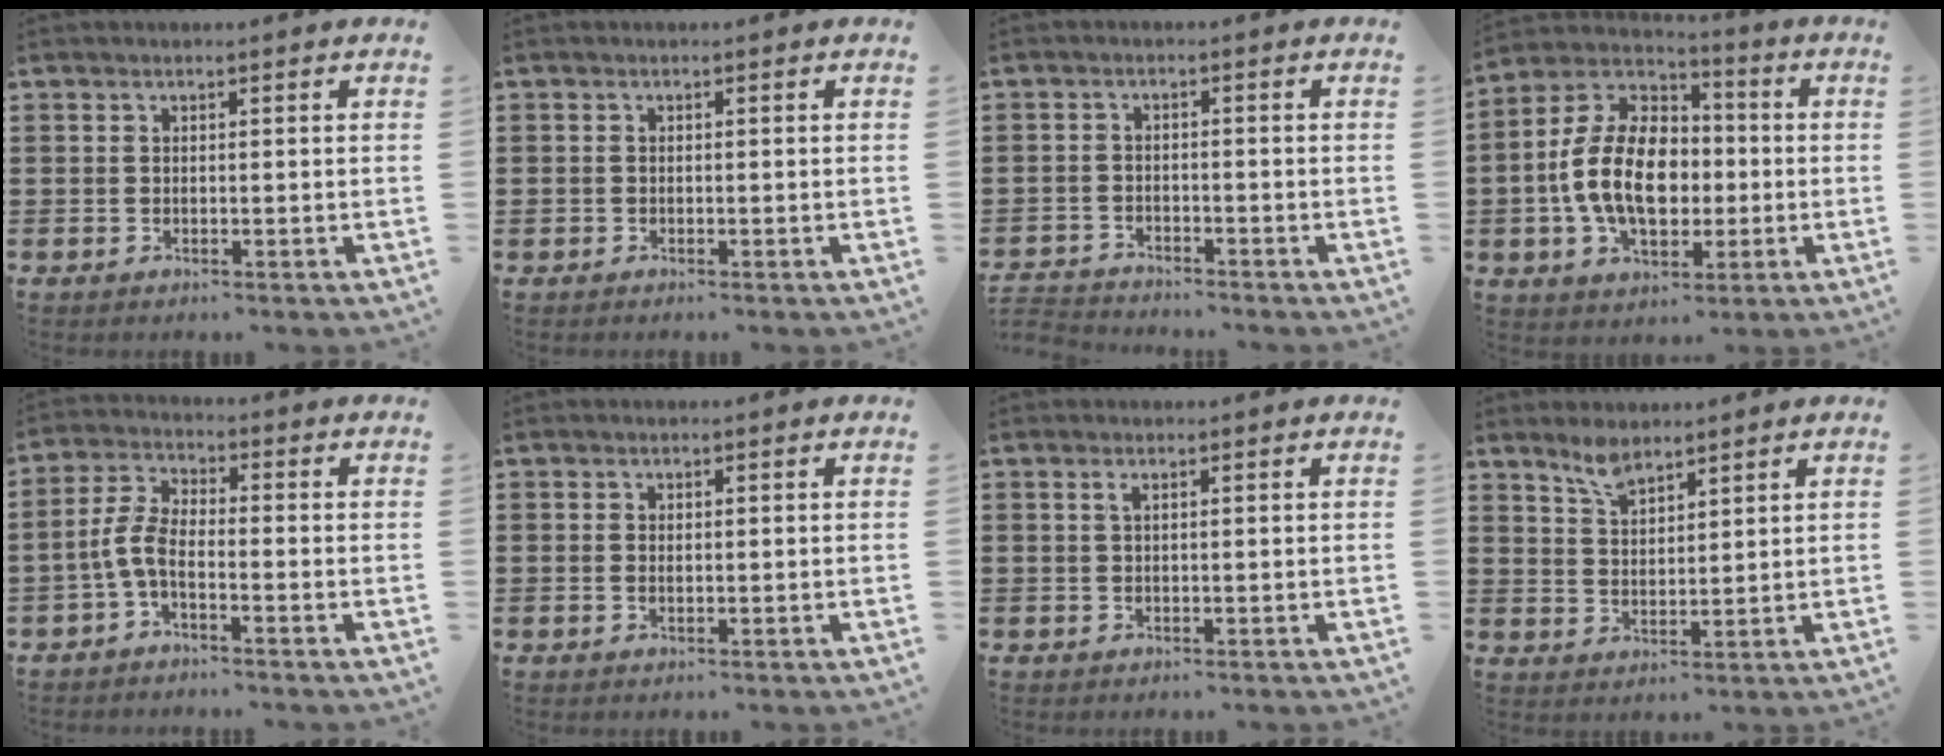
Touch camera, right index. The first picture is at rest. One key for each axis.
{"total": 0.7, "fx": -0.4, "fy": 0.6, "fz": 0.1, "tx": -0.003, "ty": 0.004, "tz": -0.009}
{"total": 2.3, "fx": -2.3, "fy": 0.4, "fz": -0.3, "tx": -0.004, "ty": 0.000, "tz": -0.051}
{"total": 13.8, "fx": -1.6, "fy": 8.8, "fz": 10.5, "tx": -0.253, "ty": 0.008, "tz": -0.032}
{"total": 5.0, "fx": -2.1, "fy": 1.9, "fz": 4.1, "tx": -0.109, "ty": -0.003, "tz": -0.049}
{"total": 0.8, "fx": 0.0, "fy": 0.5, "fz": 0.6, "tx": -0.014, "ty": 0.003, "tz": 0.000}
{"total": 0.8, "fx": 0.3, "fy": 0.2, "fz": 0.7, "tx": -0.015, "ty": 0.001, "tz": 0.005}
{"total": 4.3, "fx": 3.5, "fy": 1.3, "fz": 2.0, "tx": -0.050, "ty": -0.003, "tz": 0.066}